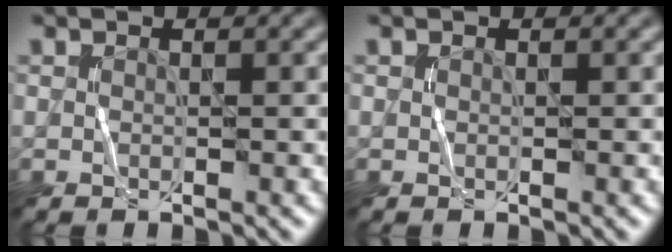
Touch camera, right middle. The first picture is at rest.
{"total": 0.0}